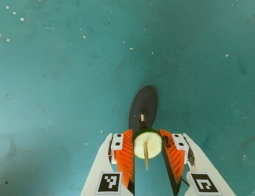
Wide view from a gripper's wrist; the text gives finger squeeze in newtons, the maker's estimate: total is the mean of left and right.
{"total": 13.8, "left": 13.5, "right": 14.2}